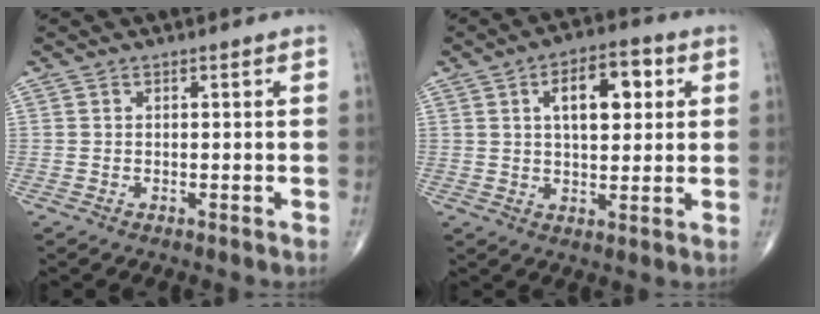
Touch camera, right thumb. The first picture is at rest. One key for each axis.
{"total": 10.6, "fx": 3.1, "fy": 5.3, "fz": 8.7, "tx": -0.106, "ty": 0.004, "tz": 0.045}